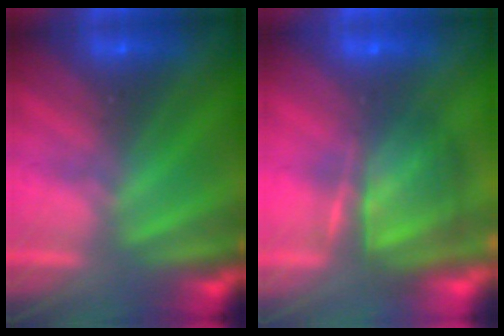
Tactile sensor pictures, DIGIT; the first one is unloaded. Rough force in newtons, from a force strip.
{"total": 7.2}